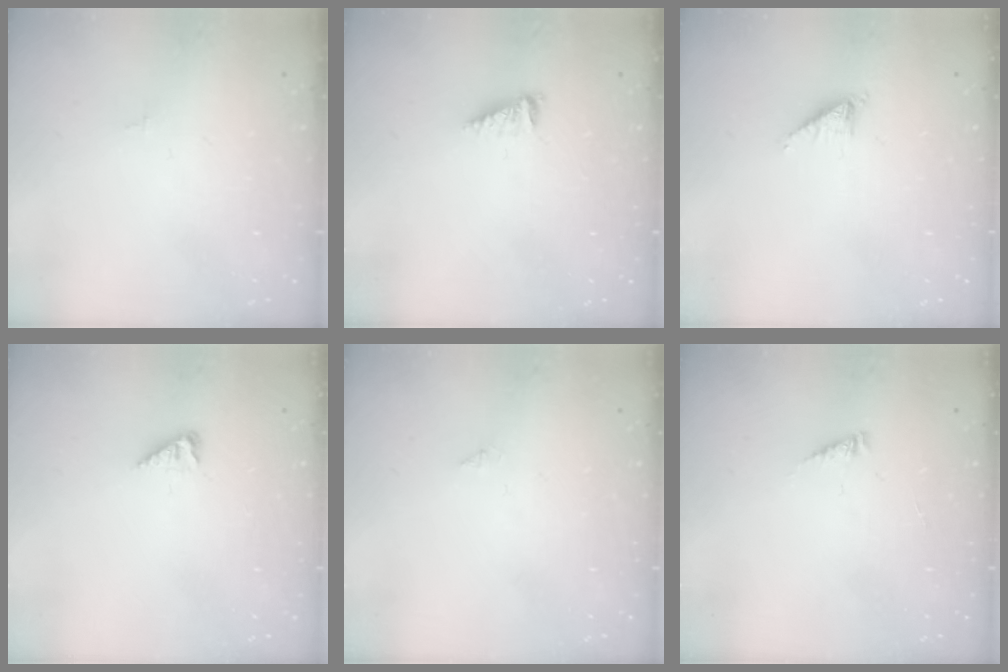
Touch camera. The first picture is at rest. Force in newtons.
{"total": 3.1, "press": 3.1, "slide": 0.3}
{"total": 2.2, "press": 2.2, "slide": 0.3}
{"total": 3.3, "press": 3.3, "slide": 0.5}
{"total": 0.0}
{"total": 2.5, "press": 2.5, "slide": 0.2}